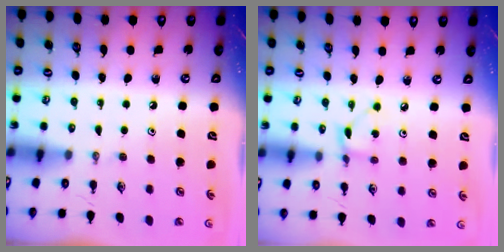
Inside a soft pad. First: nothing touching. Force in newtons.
{"total": 1.8, "press": 1.8, "slide": 0.1}